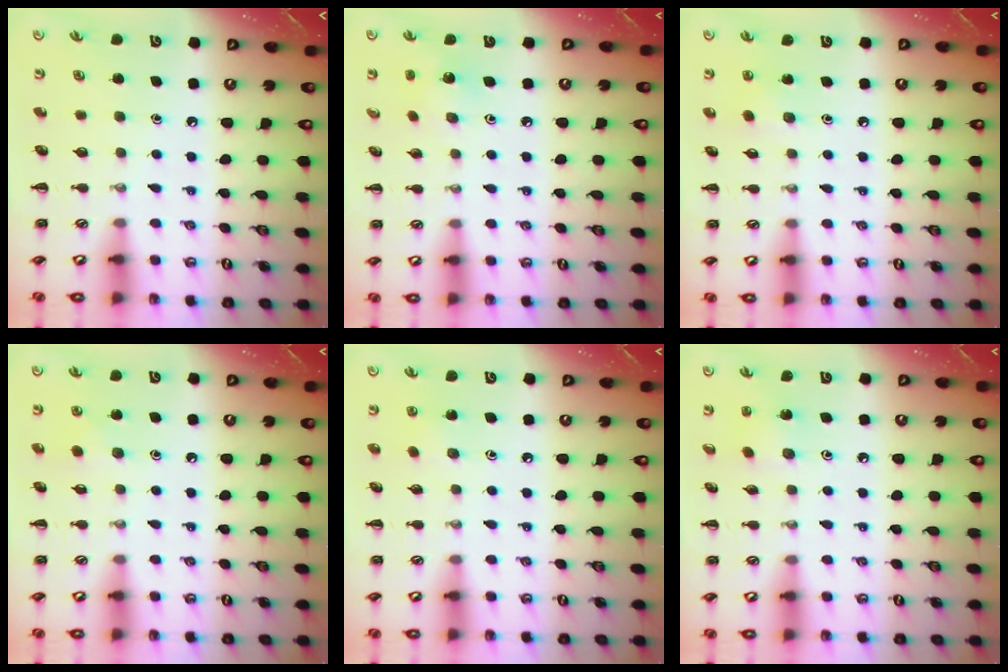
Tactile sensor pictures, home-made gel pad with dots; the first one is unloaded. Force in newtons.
{"total": 1.8, "press": 1.7, "slide": 0.5}
{"total": 2.1, "press": 2.0, "slide": 0.8}
{"total": 5.3, "press": 5.2, "slide": 1.0}
{"total": 5.4, "press": 5.2, "slide": 1.4}
{"total": 2.7, "press": 2.6, "slide": 0.7}